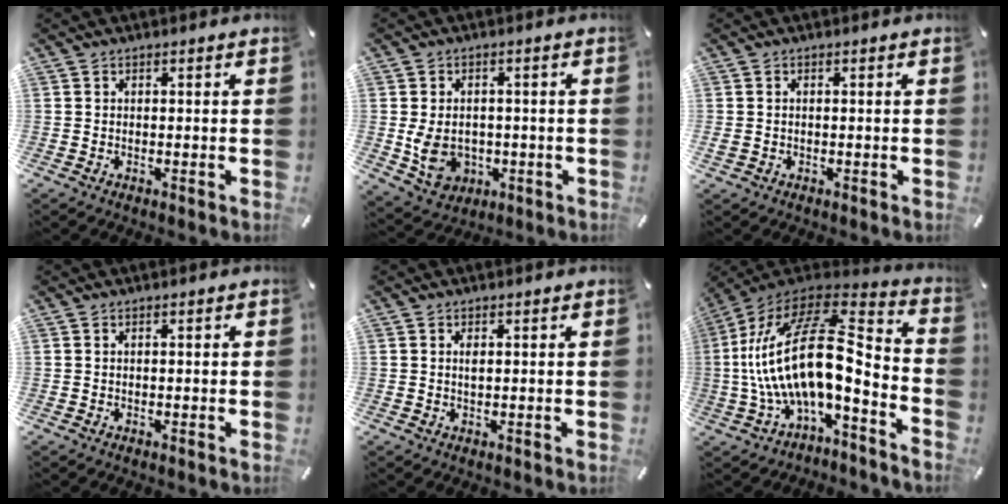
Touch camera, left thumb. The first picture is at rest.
{"total": 7.6, "force": [-1.1, 6.2, 4.2], "torque": [-0.085, 0.006, -0.019]}
{"total": 0.9, "force": [-0.2, 0.7, 0.5], "torque": [-0.010, 0.004, -0.005]}
{"total": 0.0}
{"total": 1.3, "force": [0.4, 0.4, 1.2], "torque": [-0.025, 0.000, 0.005]}
{"total": 21.4, "force": [-1.9, 9.6, 19.0], "torque": [-0.393, -0.014, -0.037]}